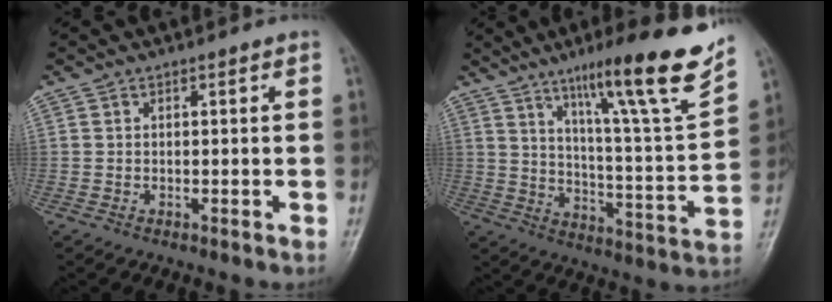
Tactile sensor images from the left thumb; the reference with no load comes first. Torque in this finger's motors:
{"motor_torque": [0.57, 0.18, 1.44, -1.33, 0.10]}